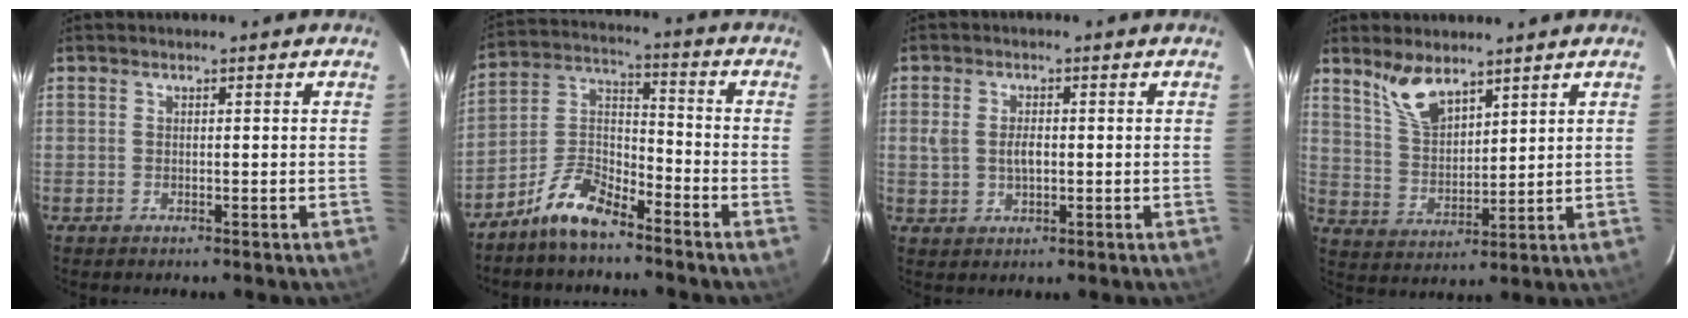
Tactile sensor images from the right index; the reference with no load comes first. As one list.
[{"total": 10.5, "force": [-8.0, 3.6, 5.8], "torque": [-0.133, 0.037, -0.159]}, {"total": 4.1, "force": [0.1, 2.7, 3.2], "torque": [-0.061, 0.004, 0.006]}, {"total": 7.8, "force": [5.8, 3.0, 4.3], "torque": [-0.081, 0.003, 0.124]}]